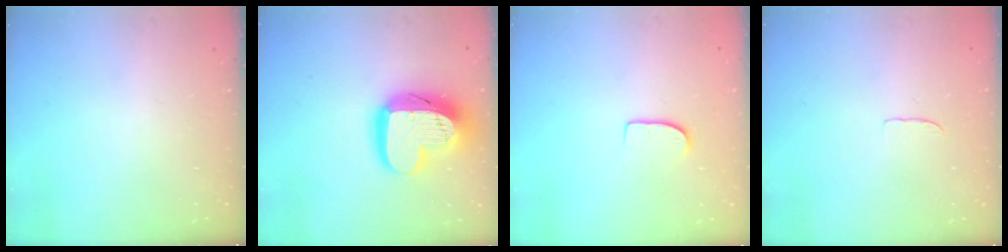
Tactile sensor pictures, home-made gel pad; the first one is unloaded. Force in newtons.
{"total": 18.9, "press": 18.8, "slide": 1.7}
{"total": 5.8, "press": 5.8, "slide": 0.5}
{"total": 3.2, "press": 3.2, "slide": 0.3}